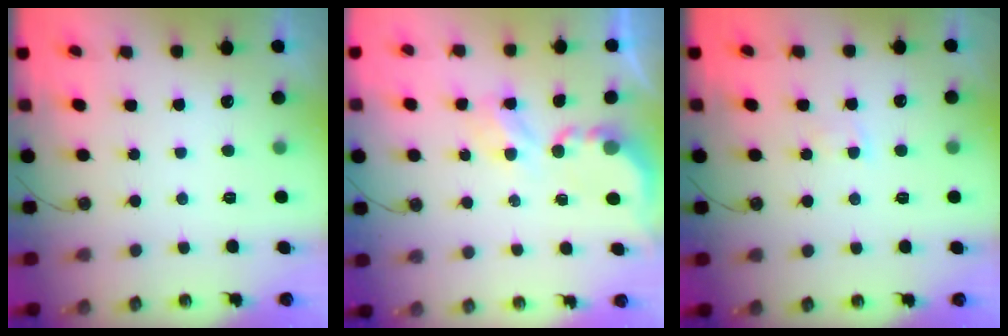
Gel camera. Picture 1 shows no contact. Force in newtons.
{"total": 4.0, "press": 4.0, "slide": 0.1}
{"total": 1.7, "press": 1.6, "slide": 0.3}